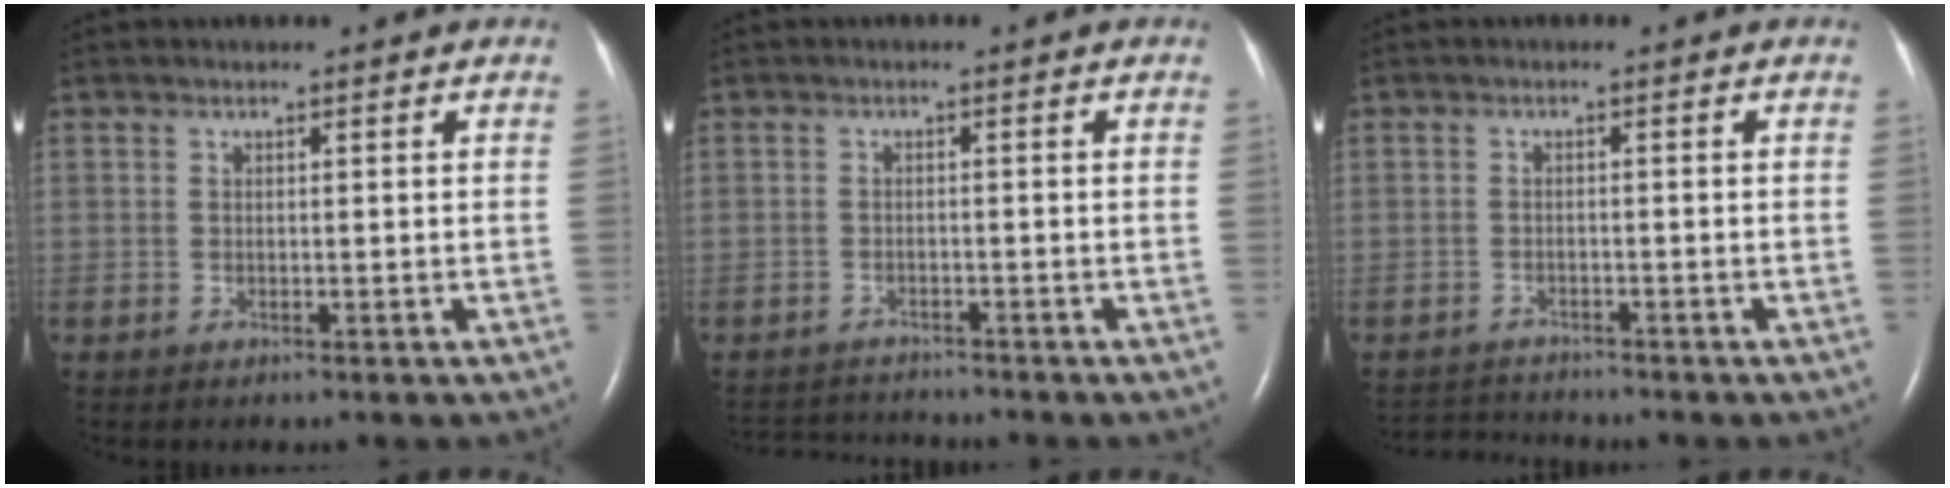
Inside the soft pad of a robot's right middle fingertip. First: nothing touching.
{"total": 4.8, "force": [-4.8, 0.1, 0.1], "torque": [-0.003, -0.007, -0.075]}
{"total": 3.2, "force": [-3.2, -0.2, -0.5], "torque": [0.007, -0.019, -0.053]}